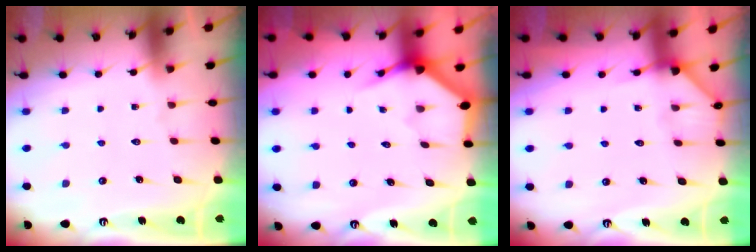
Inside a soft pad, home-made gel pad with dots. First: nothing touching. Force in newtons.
{"total": 3.4, "press": 3.4, "slide": 0.2}
{"total": 4.6, "press": 4.6, "slide": 0.2}